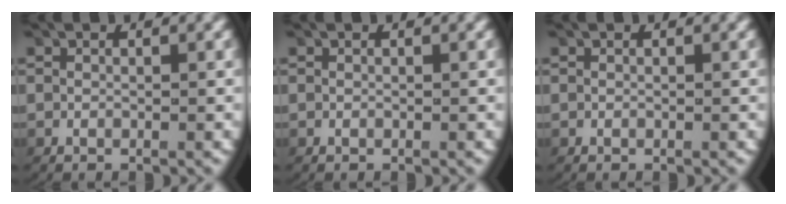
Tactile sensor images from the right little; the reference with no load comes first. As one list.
[{"total": 0.0}, {"total": 0.0}]